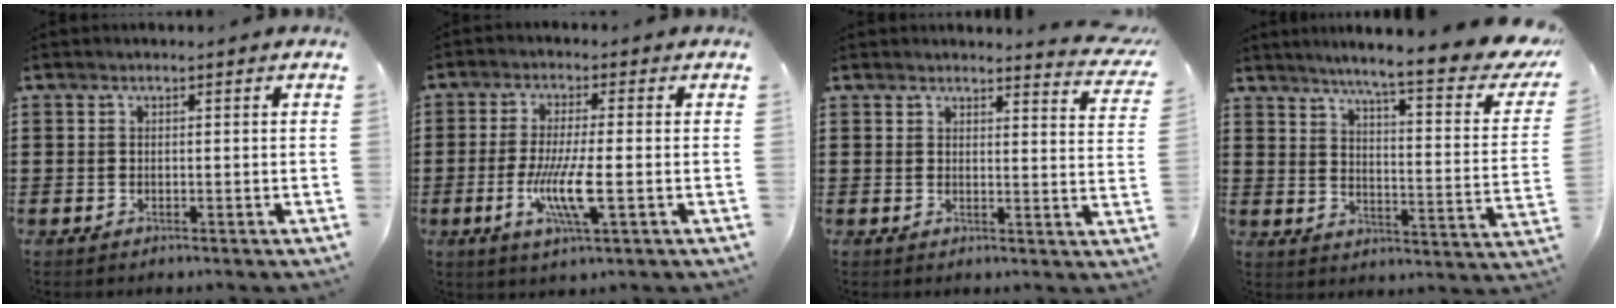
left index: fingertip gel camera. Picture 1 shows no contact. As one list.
[{"total": 7.7, "force": [-1.8, 0.9, 7.4], "torque": [-0.150, -0.016, -0.038]}, {"total": 3.0, "force": [2.9, 0.0, 0.6], "torque": [-0.009, -0.021, 0.049]}, {"total": 7.9, "force": [6.2, -0.1, 5.0], "torque": [-0.096, -0.050, 0.093]}]